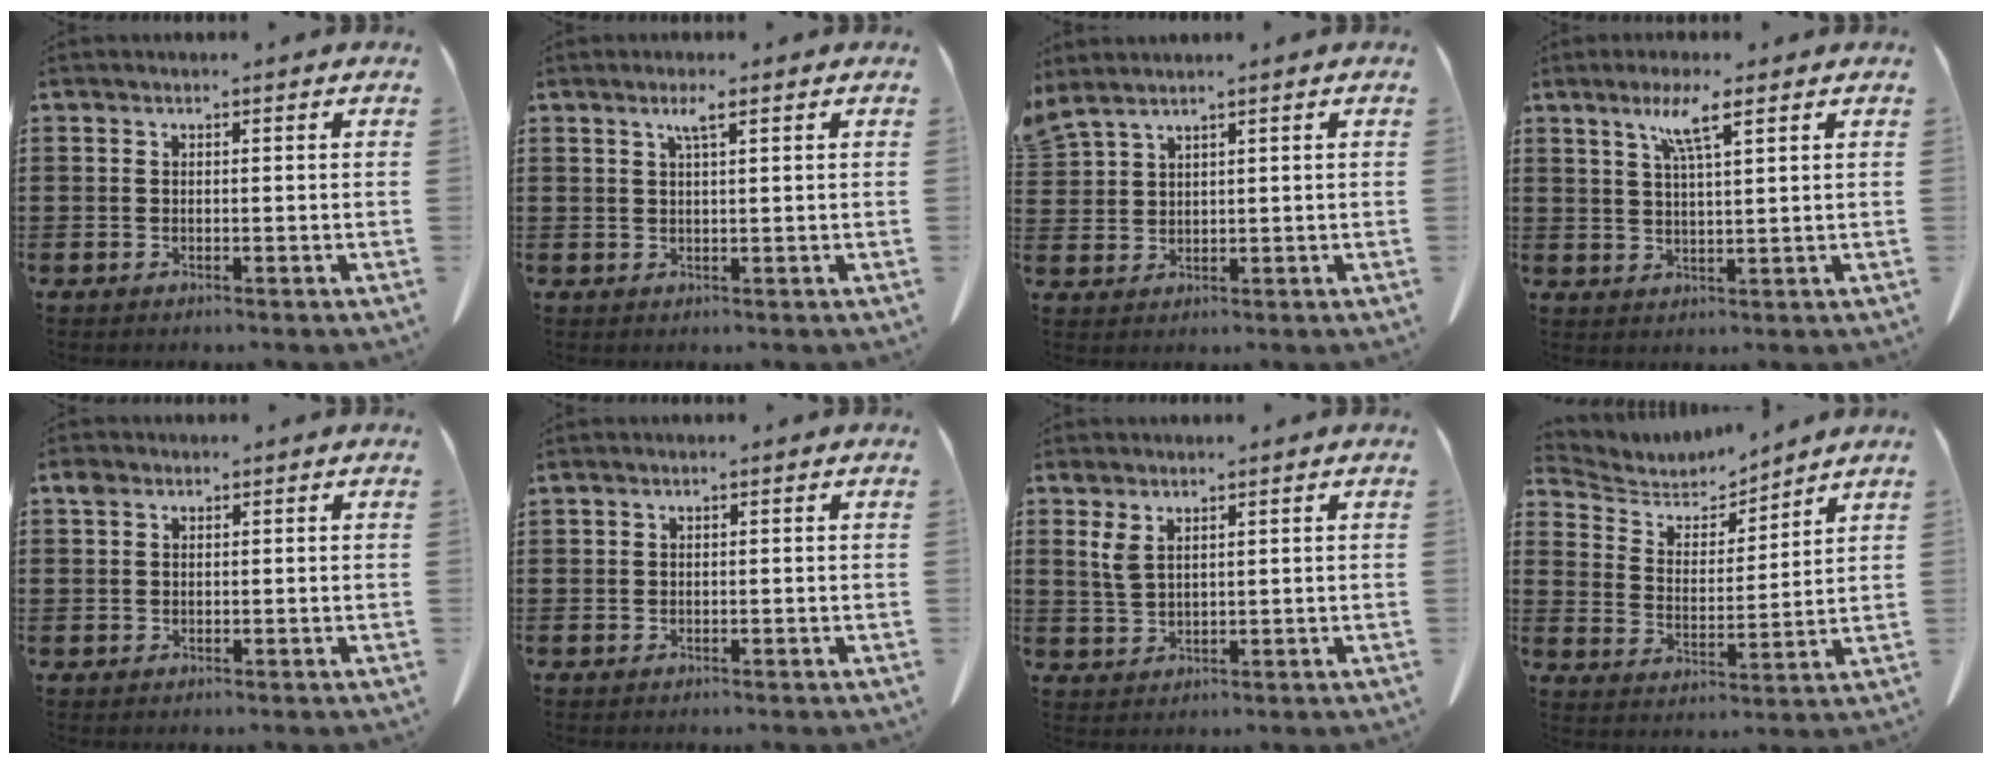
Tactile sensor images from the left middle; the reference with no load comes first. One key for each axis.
{"total": 2.3, "fx": 1.3, "fy": 0.1, "fz": 1.9, "tx": -0.040, "ty": 0.003, "tz": 0.022}
{"total": 2.0, "fx": 1.9, "fy": 0.1, "fz": 0.7, "tx": -0.019, "ty": 0.000, "tz": 0.037}
{"total": 5.4, "fx": 3.3, "fy": 0.3, "fz": 4.3, "tx": -0.094, "ty": 0.005, "tz": 0.053}
{"total": 1.4, "fx": 0.8, "fy": 1.0, "fz": 0.6, "tx": -0.016, "ty": 0.004, "tz": 0.016}
{"total": 0.0}
{"total": 2.8, "fx": 1.8, "fy": 1.0, "fz": 1.8, "tx": -0.043, "ty": 0.004, "tz": 0.033}
{"total": 5.2, "fx": 4.9, "fy": 1.7, "fz": 0.4, "tx": -0.036, "ty": -0.030, "tz": 0.084}